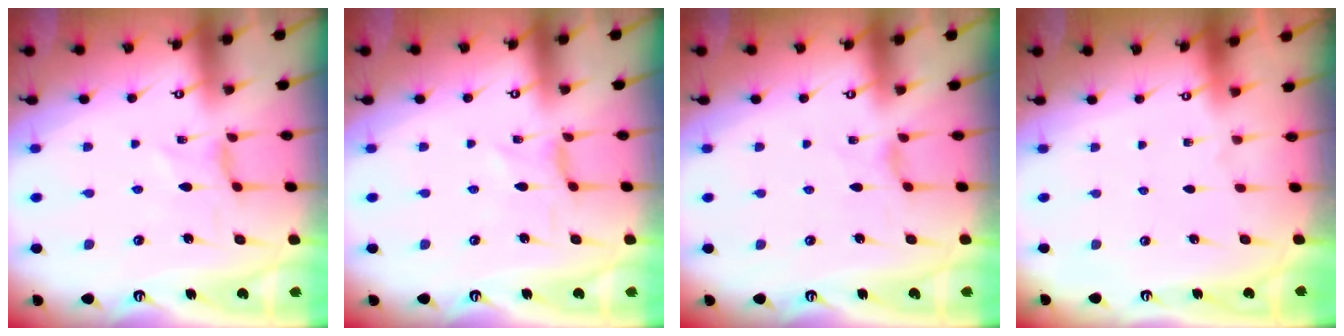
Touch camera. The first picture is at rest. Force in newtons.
{"total": 0.0}
{"total": 1.2, "press": 1.2, "slide": 0.3}
{"total": 0.0}